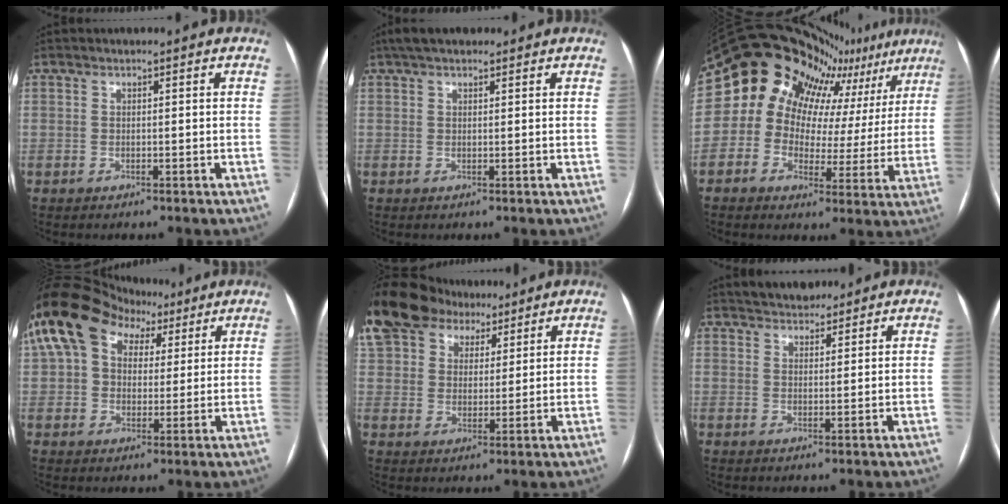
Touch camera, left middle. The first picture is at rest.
{"total": 4.6, "force": [3.6, 1.8, 2.3], "torque": [-0.037, 0.029, 0.062]}
{"total": 17.5, "force": [14.2, 7.9, 6.5], "torque": [-0.091, 0.009, 0.148]}
{"total": 15.5, "force": [7.3, 10.8, 8.4], "torque": [-0.178, 0.068, 0.125]}
{"total": 17.7, "force": [12.1, 10.8, 7.3], "torque": [-0.178, 0.067, 0.214]}
{"total": 4.6, "force": [4.1, 1.7, 1.0], "torque": [-0.010, 0.014, 0.067]}